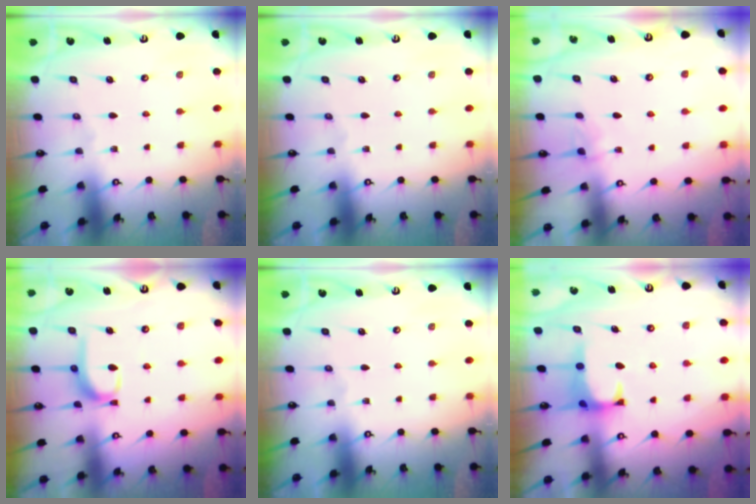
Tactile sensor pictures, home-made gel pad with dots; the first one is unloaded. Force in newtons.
{"total": 0.0}
{"total": 1.8, "press": 1.8, "slide": 0.4}
{"total": 4.8, "press": 4.8, "slide": 0.7}
{"total": 0.0}
{"total": 1.1, "press": 0.9, "slide": 0.6}